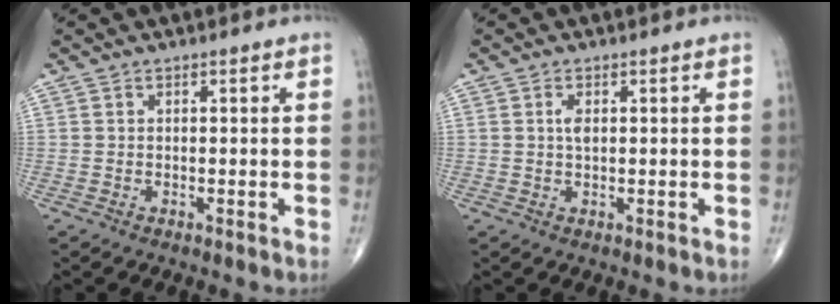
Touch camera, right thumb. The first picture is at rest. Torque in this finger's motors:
{"motor_torque": [0.59, 0.41, 0.15, -0.39, 0.01]}